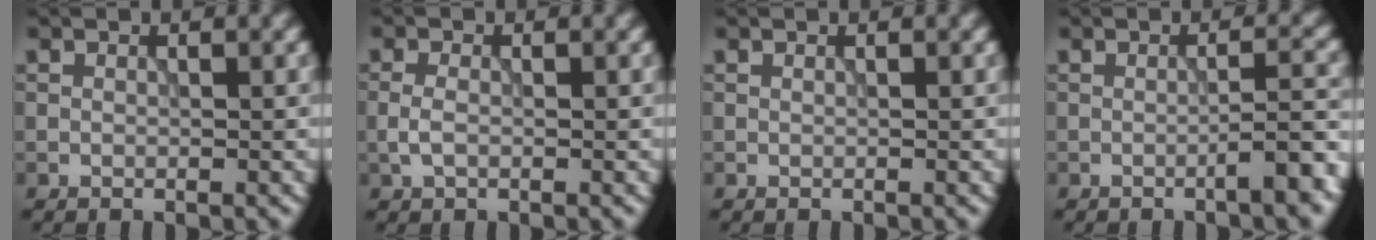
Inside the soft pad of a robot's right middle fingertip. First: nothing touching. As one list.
[{"total": 1.5, "force": [-0.3, 0.8, 1.2], "torque": [-0.028, 0.002, -0.011]}, {"total": 0.0}, {"total": 4.0, "force": [-1.9, 0.7, 3.4], "torque": [-0.039, 0.016, -0.037]}]